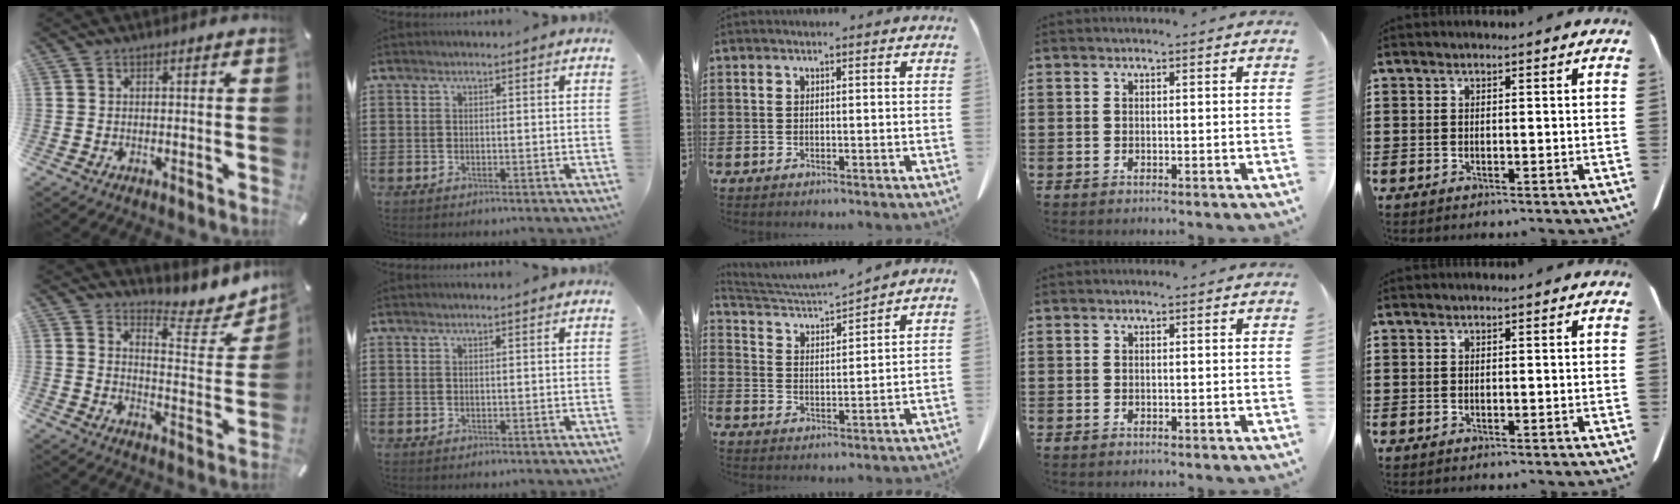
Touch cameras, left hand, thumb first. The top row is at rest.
{"thumb": {"total": 8.3, "force": [7.2, 3.7, 1.9], "torque": [-0.012, -0.086, 0.122]}, "middle": {"total": 3.9, "force": [3.7, 0.0, 1.2], "torque": [-0.041, -0.033, 0.060]}}